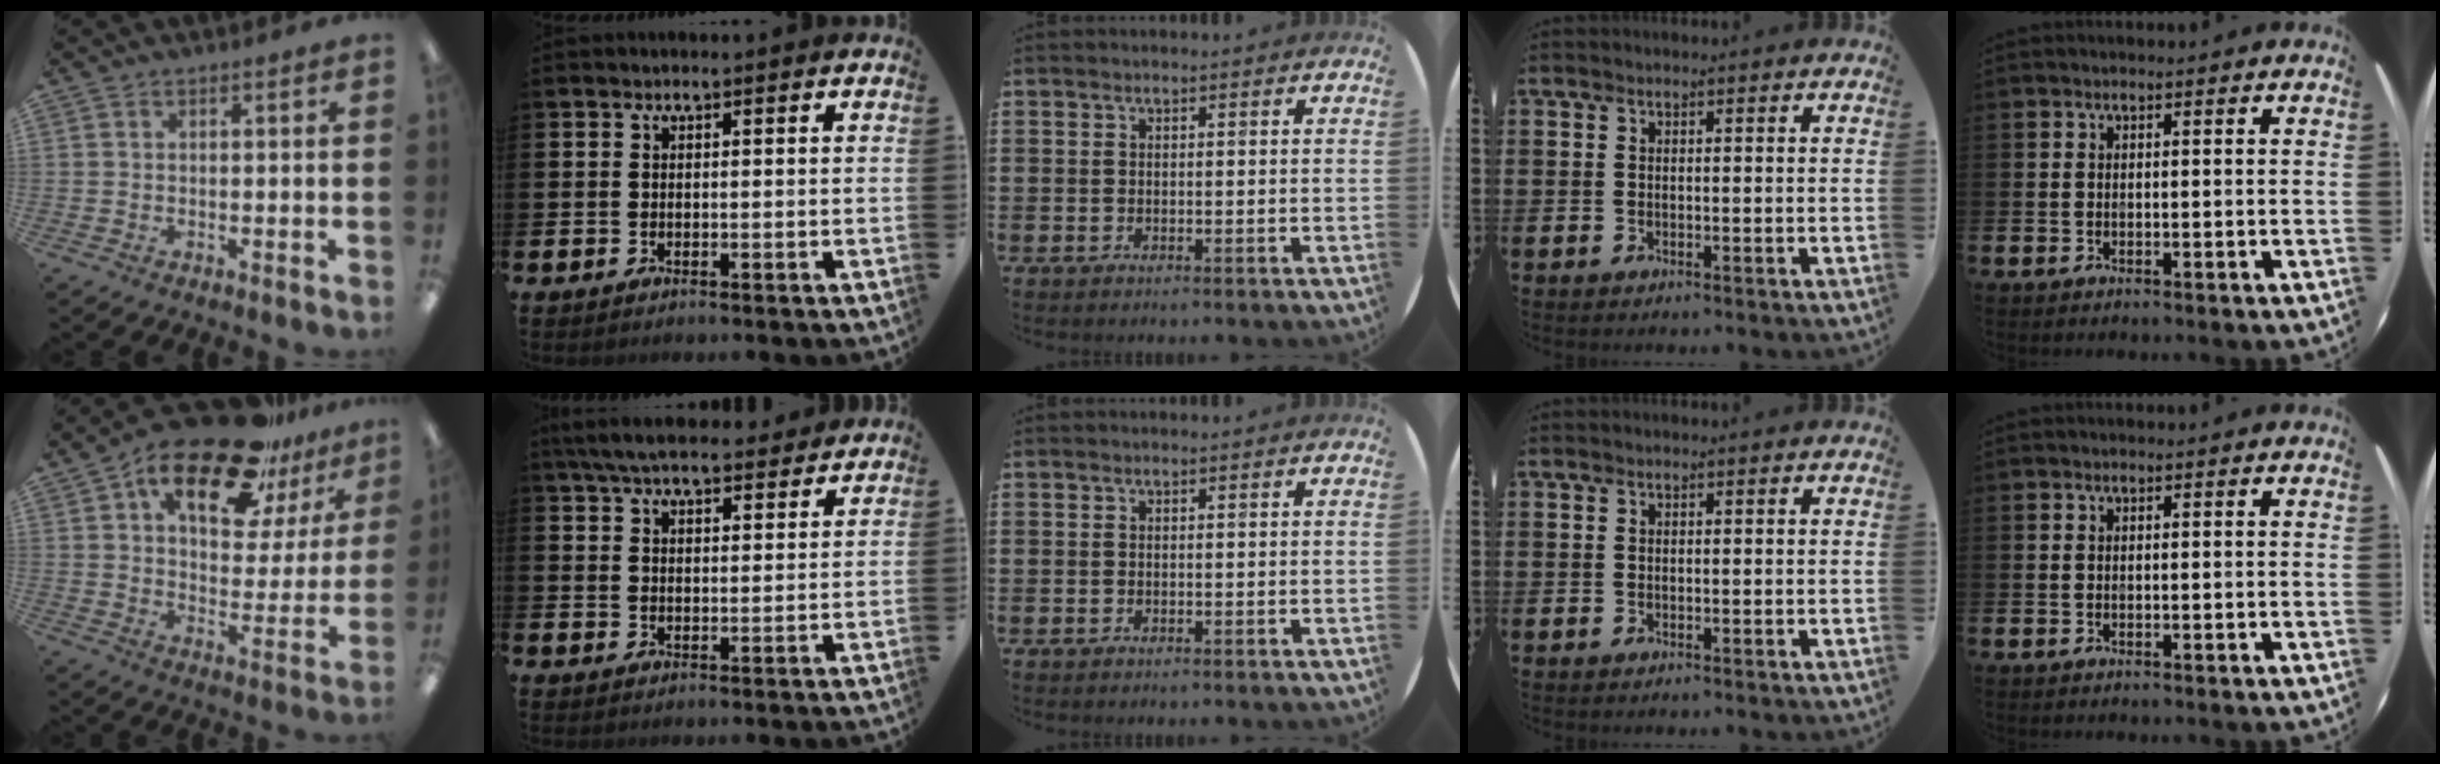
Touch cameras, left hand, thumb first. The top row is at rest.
{"thumb": {"total": 20.3, "force": [14.1, 8.1, 12.1], "torque": [-0.200, -0.080, 0.239]}, "index": {"total": 6.4, "force": [6.0, 1.4, 1.9], "torque": [-0.052, -0.022, 0.109]}}